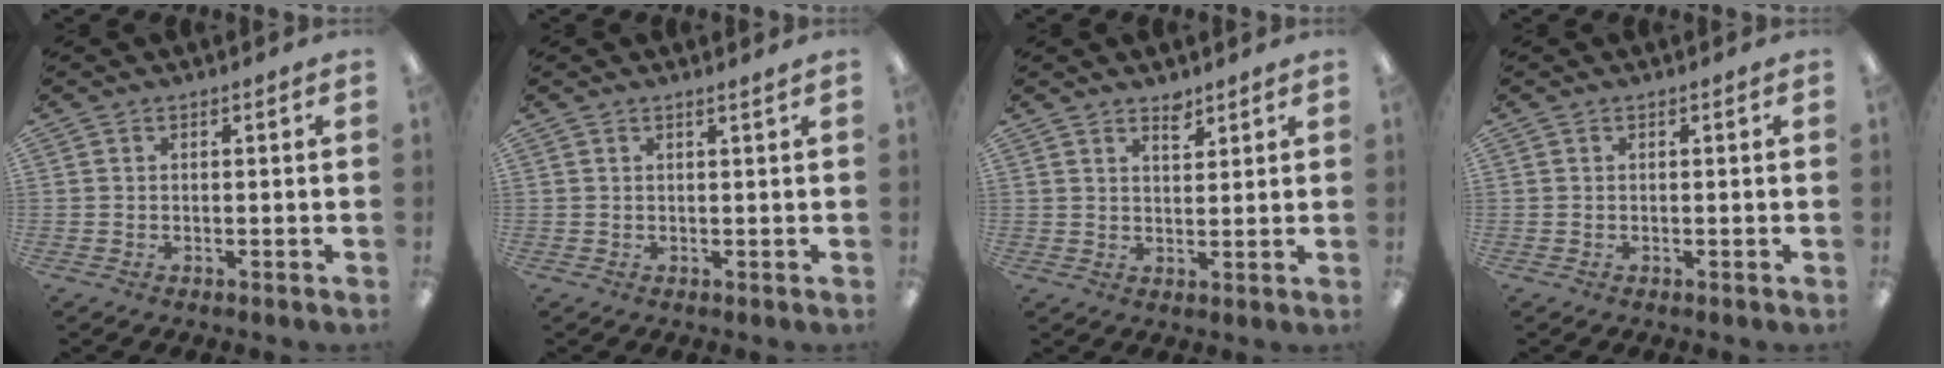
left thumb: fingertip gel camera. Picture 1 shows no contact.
{"total": 0.9, "force": [0.8, -0.1, 0.5], "torque": [-0.008, -0.002, 0.014]}
{"total": 3.3, "force": [2.8, 1.5, 0.9], "torque": [0.000, -0.021, 0.048]}
{"total": 0.0}